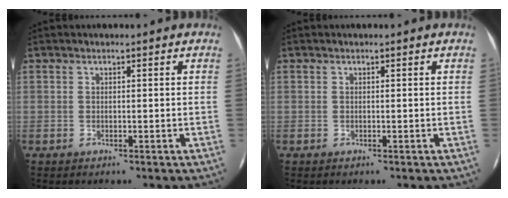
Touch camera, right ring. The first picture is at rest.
{"total": 0.0}